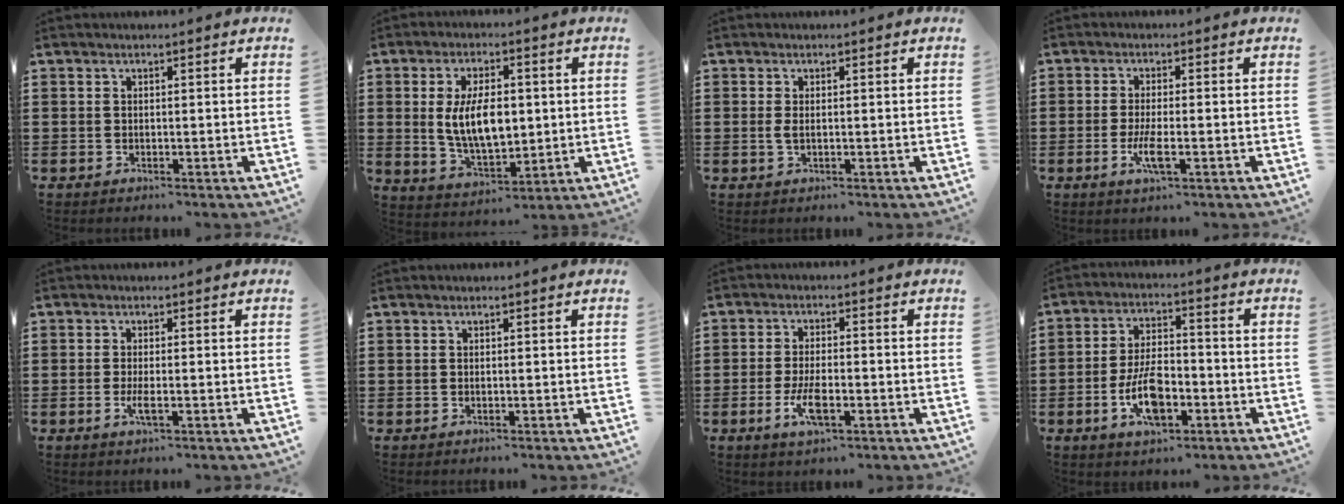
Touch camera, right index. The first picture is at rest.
{"total": 9.2, "force": [0.8, 4.6, 7.9], "torque": [-0.148, 0.001, 0.010]}
{"total": 1.2, "force": [0.0, 0.3, 1.2], "torque": [-0.023, 0.001, -0.001]}
{"total": 4.1, "force": [-1.4, 0.7, 3.8], "torque": [-0.083, -0.010, -0.030]}
{"total": 2.3, "force": [-0.7, 0.3, 2.1], "torque": [-0.052, -0.008, -0.016]}
{"total": 0.0}
{"total": 5.2, "force": [-1.9, 1.7, 4.6], "torque": [-0.103, -0.007, -0.039]}
{"total": 8.5, "force": [-3.1, 4.0, 6.9], "torque": [-0.145, 0.002, -0.058]}